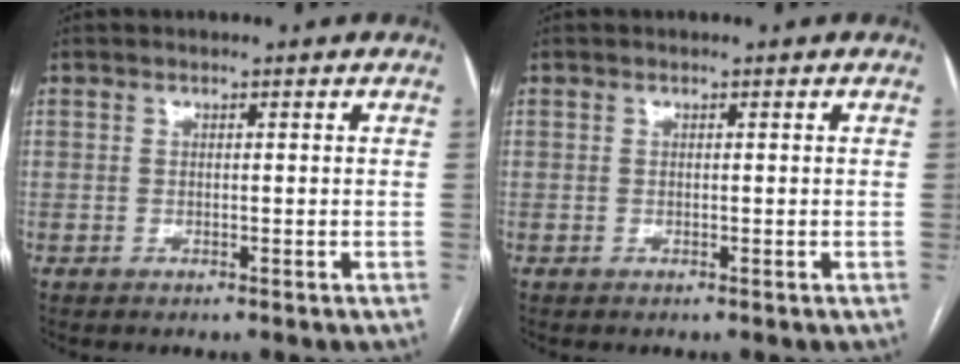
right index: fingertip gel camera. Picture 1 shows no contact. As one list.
[{"total": 0.0}]